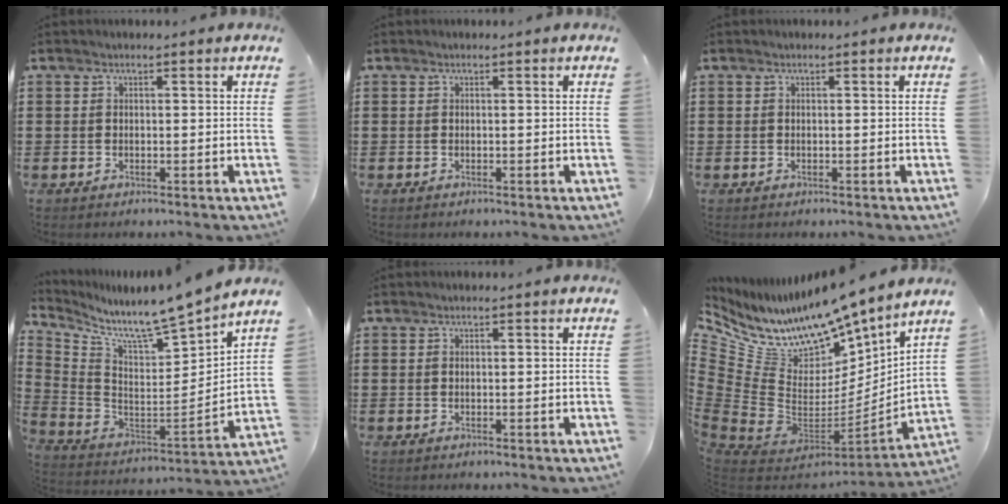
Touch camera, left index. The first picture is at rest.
{"total": 0.0}
{"total": 0.0}
{"total": 7.8, "force": [7.3, -0.2, 2.6], "torque": [-0.081, -0.079, 0.113]}
{"total": 0.0}
{"total": 11.4, "force": [10.1, 4.4, 3.1], "torque": [-0.123, -0.099, 0.174]}